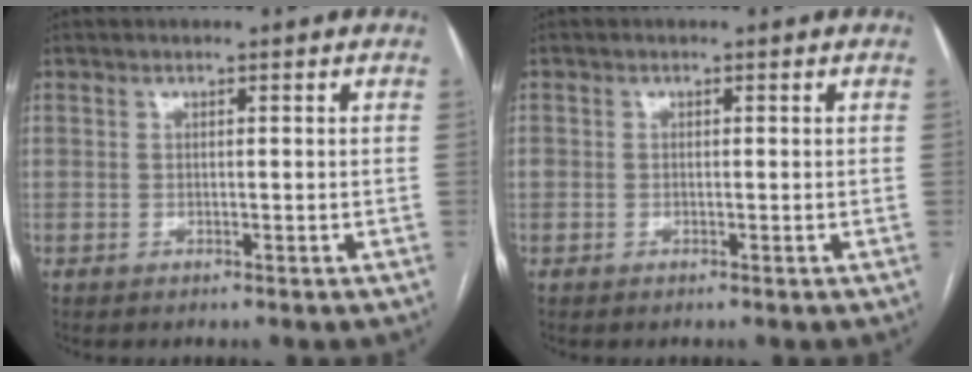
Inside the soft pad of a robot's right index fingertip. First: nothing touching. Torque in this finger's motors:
{"motor_torque": [0.08, 0.03, 0.02, 0.00]}